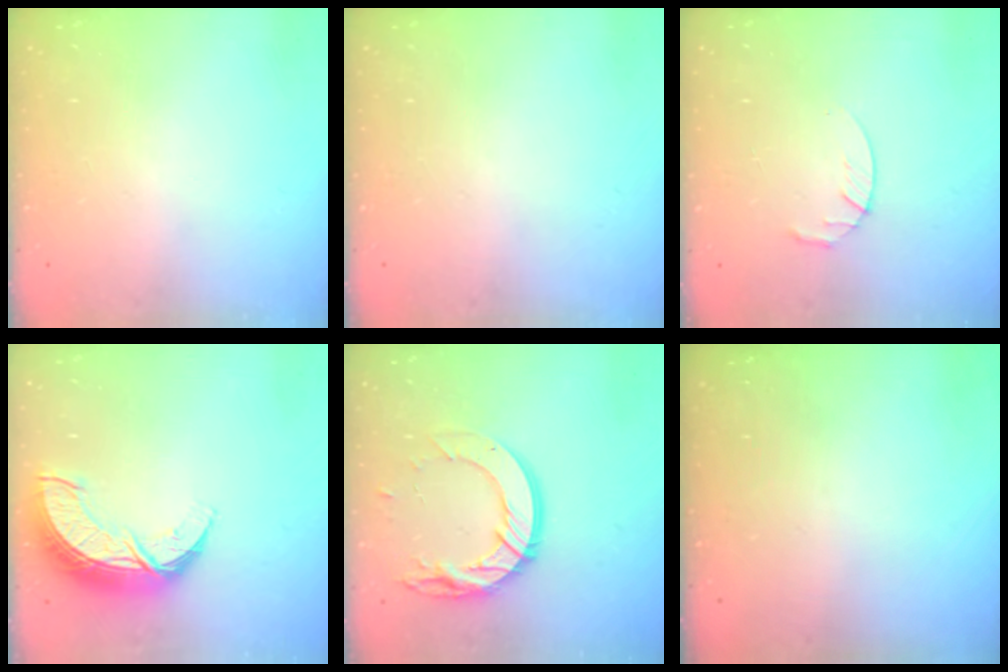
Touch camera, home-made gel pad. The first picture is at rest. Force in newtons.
{"total": 0.0}
{"total": 3.0, "press": 2.9, "slide": 0.5}
{"total": 11.4, "press": 11.4, "slide": 0.8}
{"total": 15.8, "press": 15.7, "slide": 1.2}
{"total": 0.0}